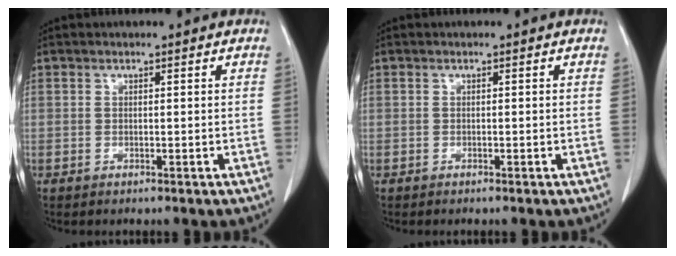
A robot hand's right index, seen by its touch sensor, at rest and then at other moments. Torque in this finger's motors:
{"motor_torque": [0.08, -0.03, 0.04, -0.01]}